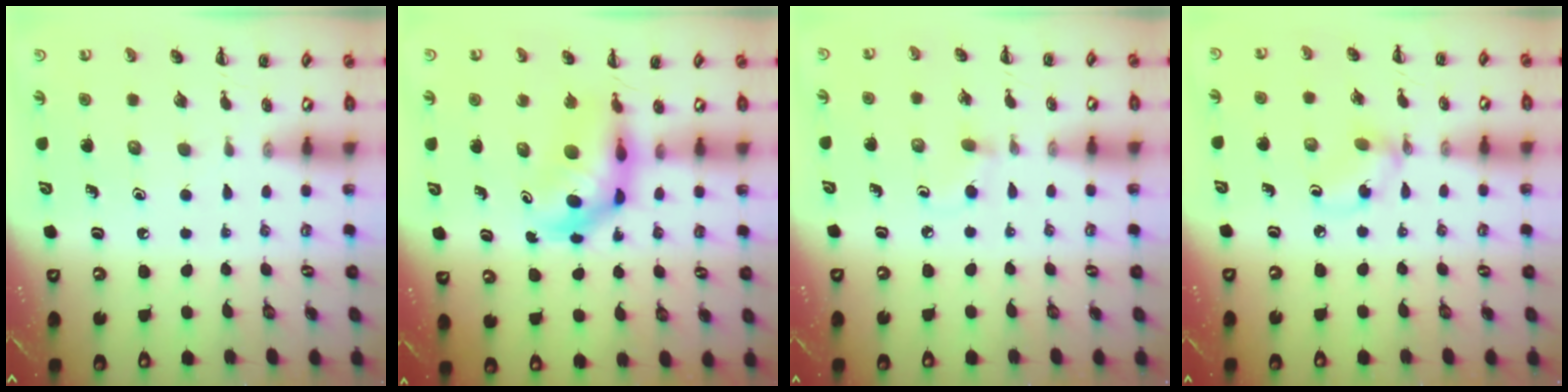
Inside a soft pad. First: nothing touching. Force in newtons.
{"total": 5.7, "press": 5.6, "slide": 1.2}
{"total": 3.9, "press": 3.6, "slide": 1.5}
{"total": 2.9, "press": 2.9, "slide": 0.3}